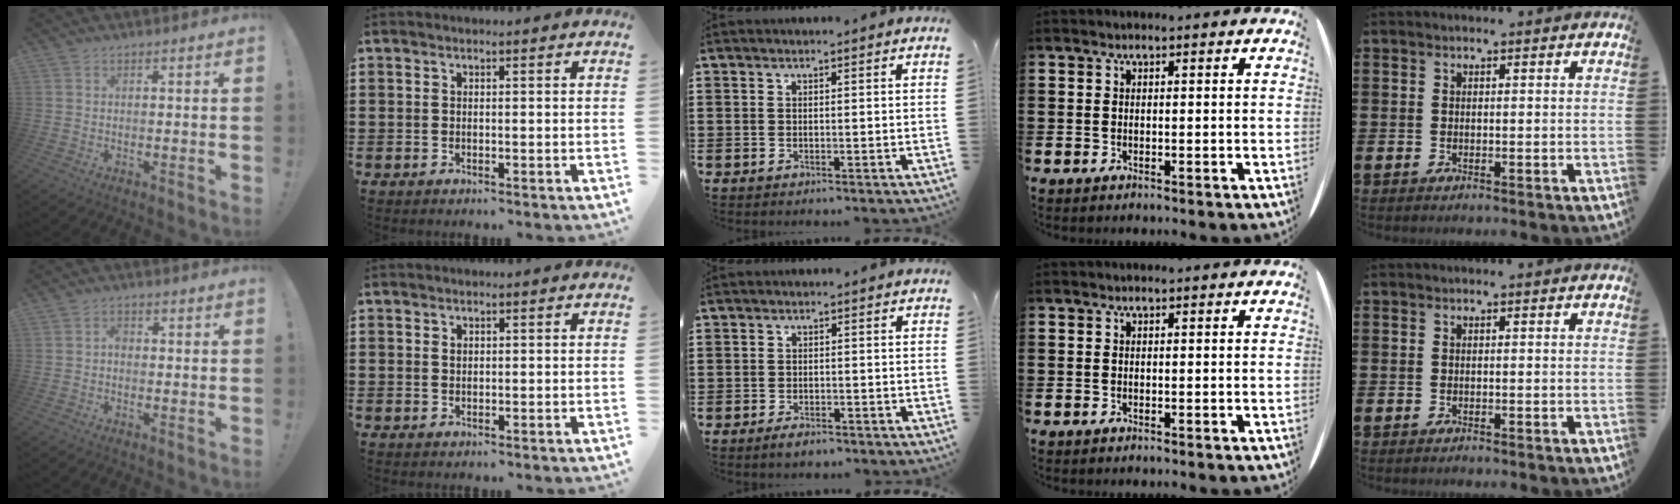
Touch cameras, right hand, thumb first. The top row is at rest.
{"thumb": {"total": 1.8, "force": [-0.7, 1.2, 1.1], "torque": [-0.013, 0.004, -0.015]}, "index": {"total": 0.7, "force": [0.3, 0.5, 0.3], "torque": [-0.009, 0.002, 0.007]}, "middle": {"total": 1.5, "force": [-1.3, 0.6, 0.5], "torque": [-0.012, 0.000, -0.025]}}